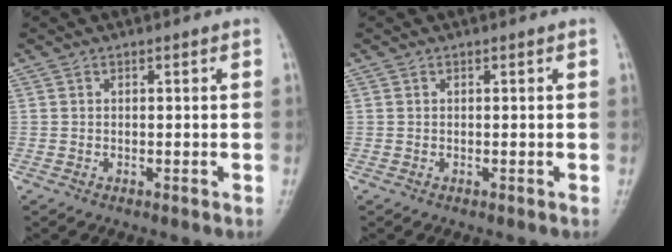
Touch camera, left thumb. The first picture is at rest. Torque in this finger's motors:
{"motor_torque": [0.00, 0.00, 0.00, 0.00, 0.00]}